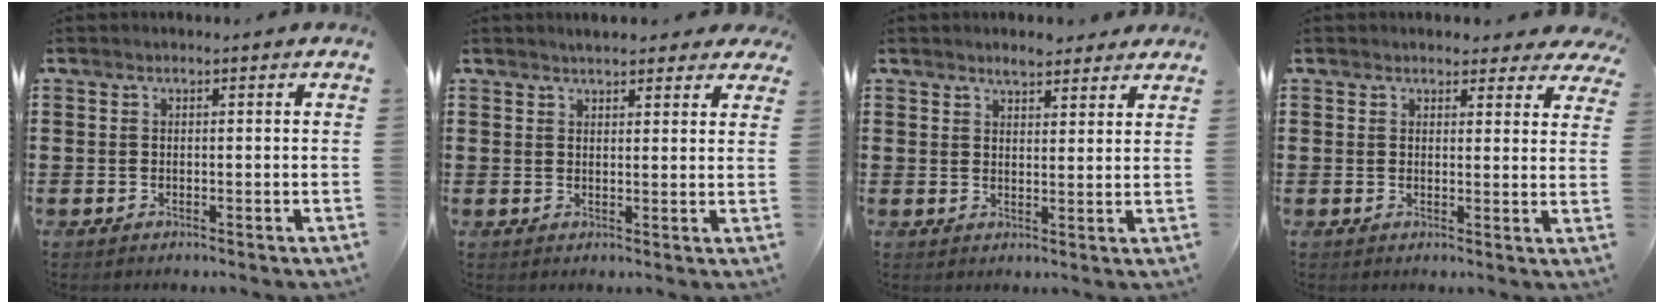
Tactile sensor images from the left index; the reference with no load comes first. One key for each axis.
{"total": 2.7, "fx": 2.5, "fy": 0.6, "fz": 0.8, "tx": -0.023, "ty": 0.001, "tz": 0.046}
{"total": 2.9, "fx": 2.7, "fy": 0.7, "fz": 0.9, "tx": -0.021, "ty": 0.001, "tz": 0.050}
{"total": 3.2, "fx": 2.9, "fy": 0.9, "fz": 1.0, "tx": -0.012, "ty": -0.009, "tz": 0.049}